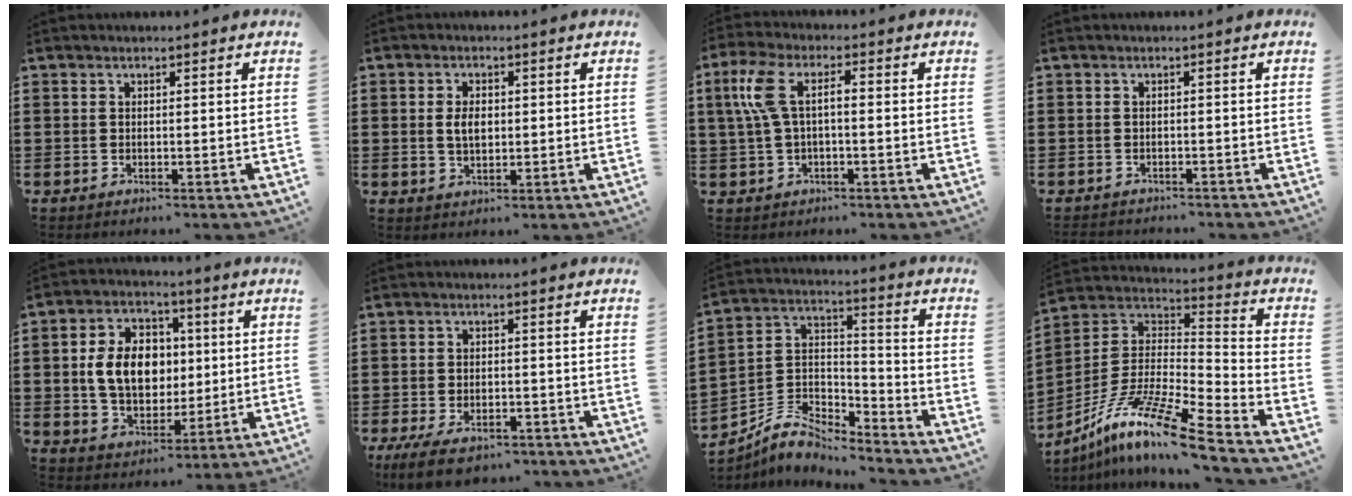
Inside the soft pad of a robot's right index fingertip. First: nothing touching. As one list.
[{"total": 3.3, "force": [0.2, 2.0, 2.7], "torque": [-0.046, 0.005, 0.000]}, {"total": 6.2, "force": [0.4, 2.6, 5.6], "torque": [-0.143, 0.000, -0.007]}, {"total": 1.0, "force": [-0.9, 0.2, -0.2], "torque": [0.002, 0.006, -0.022]}, {"total": 9.9, "force": [0.6, 7.4, 6.6], "torque": [-0.146, 0.014, 0.005]}, {"total": 5.1, "force": [-3.9, 1.6, 2.8], "torque": [-0.056, 0.000, -0.074]}, {"total": 6.9, "force": [-6.0, 2.9, 2.0], "torque": [-0.066, 0.007, -0.125]}, {"total": 12.9, "force": [-9.7, 0.8, 8.4], "torque": [-0.171, 0.006, -0.192]}]